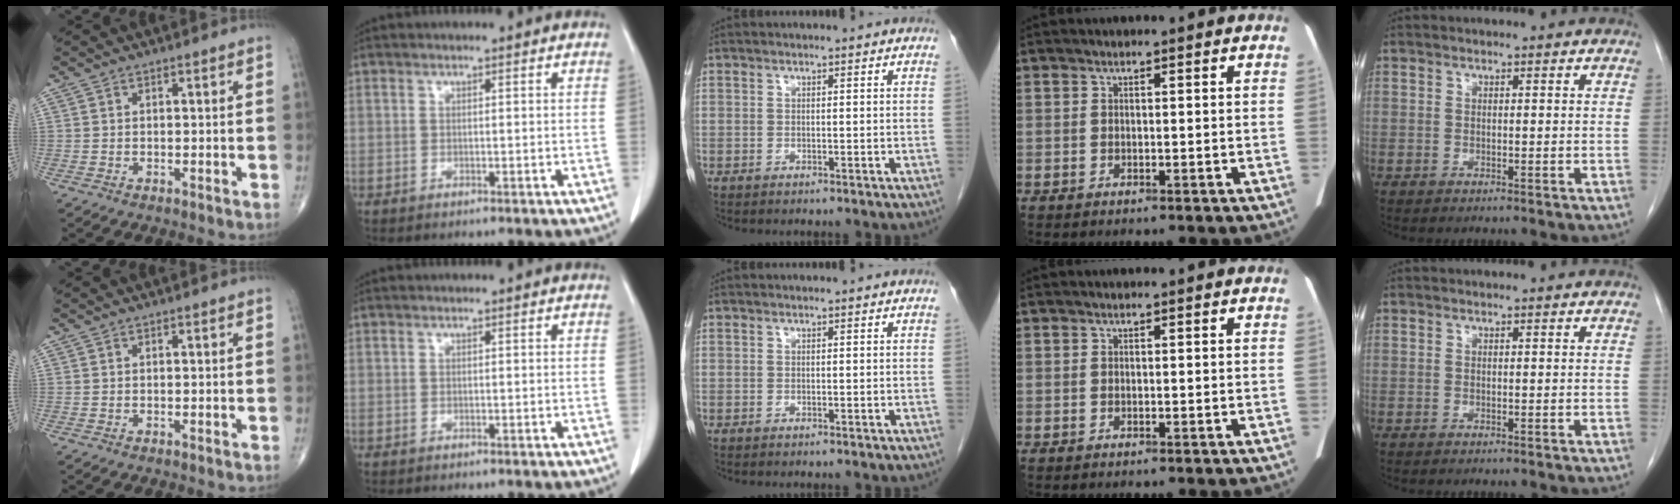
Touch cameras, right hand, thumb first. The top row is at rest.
{}